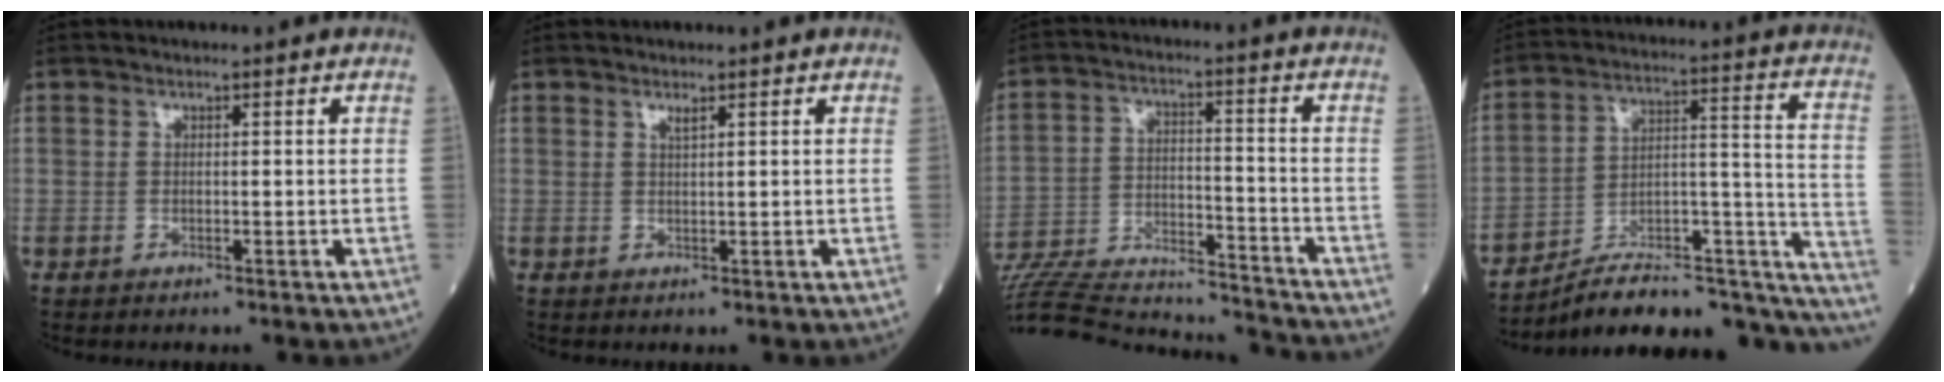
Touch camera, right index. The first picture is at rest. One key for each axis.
{"total": 0.8, "fx": 0.6, "fy": 0.0, "fz": 0.6, "tx": -0.011, "ty": -0.004, "tz": 0.011}
{"total": 24.5, "fx": -23.0, "fy": 3.6, "fz": 7.4, "tx": -0.165, "ty": -0.010, "tz": -0.349}
{"total": 23.5, "fx": -19.1, "fy": 6.0, "fz": 12.3, "tx": -0.109, "ty": 0.057, "tz": -0.273}